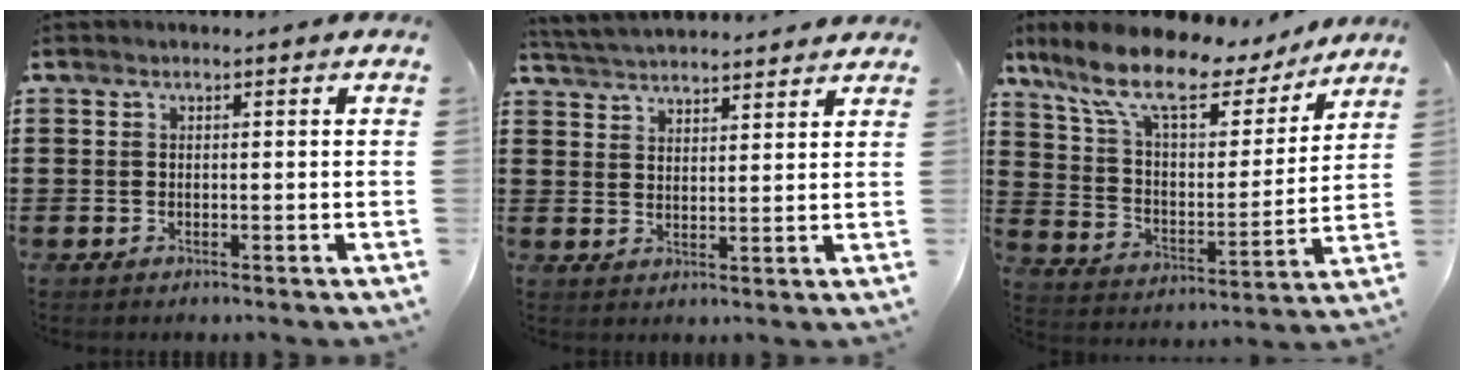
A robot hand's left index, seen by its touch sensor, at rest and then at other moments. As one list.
[{"total": 3.9, "force": [3.9, 0.1, 0.3], "torque": [-0.020, -0.014, 0.070]}, {"total": 12.4, "force": [9.8, 3.3, 6.8], "torque": [-0.162, -0.056, 0.169]}]